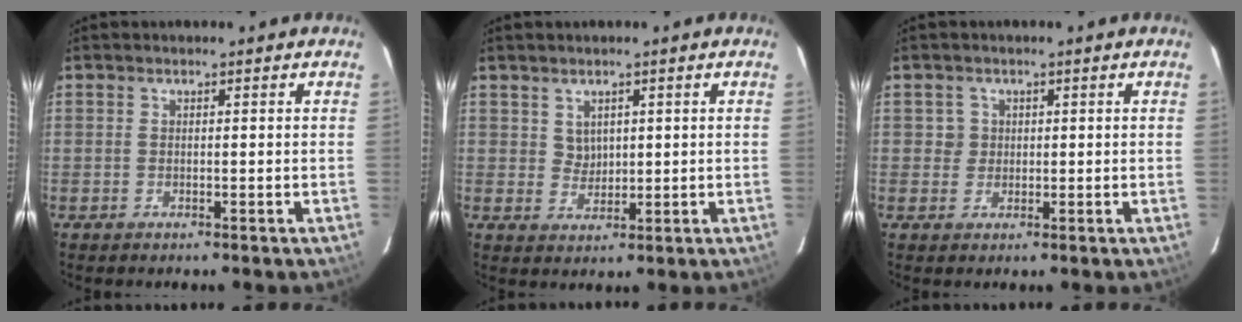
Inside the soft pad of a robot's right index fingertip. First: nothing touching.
{"total": 2.8, "force": [1.4, 2.3, 0.7], "torque": [-0.008, 0.004, 0.032]}
{"total": 2.4, "force": [0.4, 2.4, 0.0], "torque": [0.012, 0.013, 0.005]}